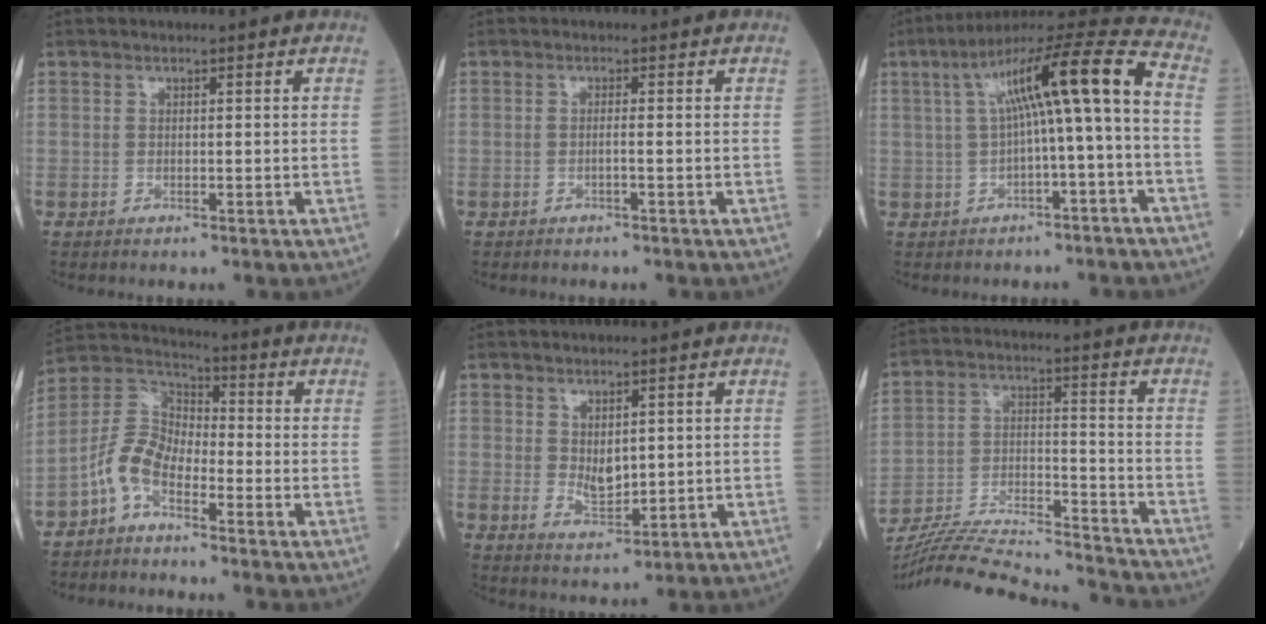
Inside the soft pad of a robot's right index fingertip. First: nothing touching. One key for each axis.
{"total": 0.9, "fx": -0.3, "fy": -0.2, "fz": 0.8, "tx": -0.014, "ty": 0.001, "tz": -0.006}
{"total": 13.4, "fx": 0.7, "fy": 0.6, "fz": 13.3, "tx": -0.210, "ty": 0.051, "tz": 0.013}
{"total": 7.0, "fx": -4.0, "fy": 3.5, "fz": 4.5, "tx": -0.104, "ty": 0.019, "tz": -0.091}
{"total": 4.0, "fx": 0.8, "fy": 2.0, "fz": 3.3, "tx": -0.059, "ty": -0.006, "tz": 0.025}
{"total": 20.0, "fx": -19.2, "fy": 0.4, "fz": 5.6, "tx": -0.123, "ty": -0.004, "tz": -0.309}